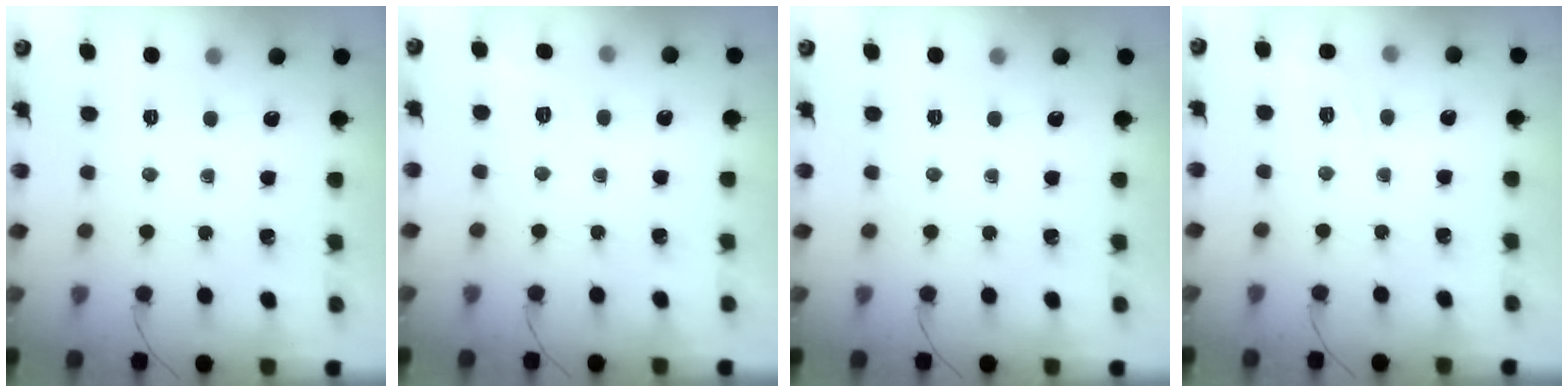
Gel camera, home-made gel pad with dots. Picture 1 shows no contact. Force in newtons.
{"total": 3.0, "press": 2.3, "slide": 2.0}
{"total": 0.0}
{"total": 6.5, "press": 6.3, "slide": 1.7}